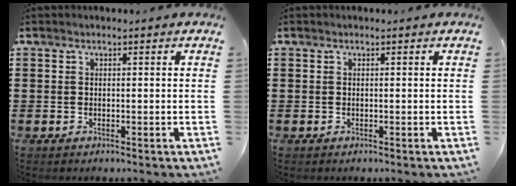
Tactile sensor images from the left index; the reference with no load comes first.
{"total": 0.0}